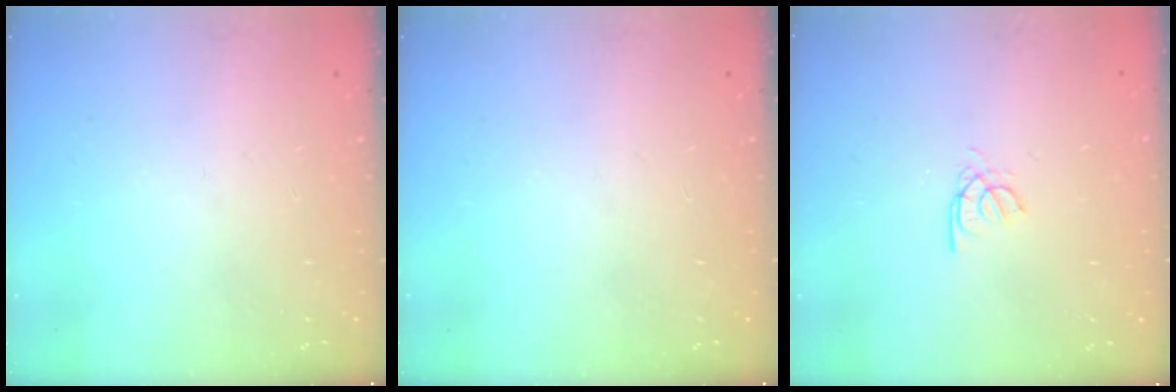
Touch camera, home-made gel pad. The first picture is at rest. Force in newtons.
{"total": 0.0}
{"total": 2.6, "press": 2.6, "slide": 0.3}